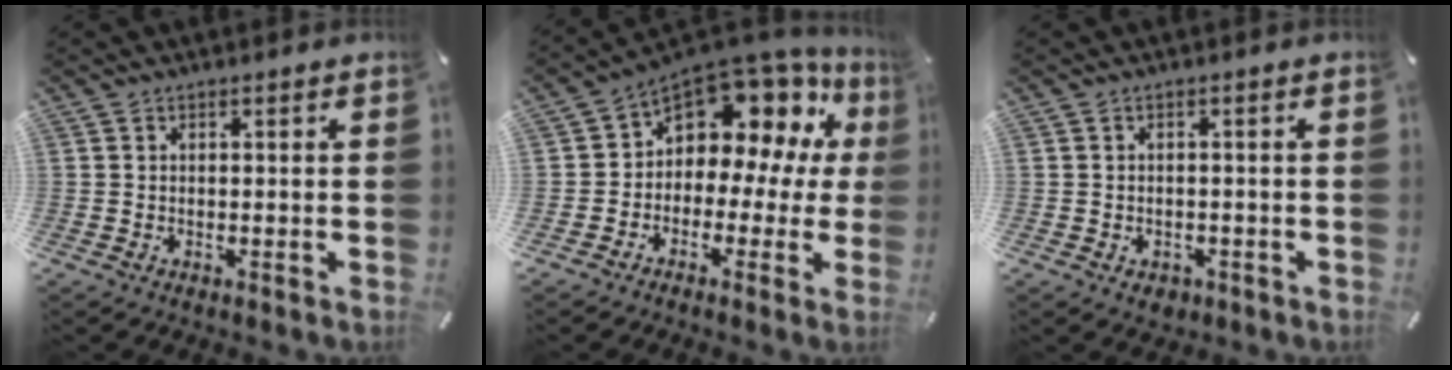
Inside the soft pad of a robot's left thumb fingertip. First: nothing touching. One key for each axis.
{"total": 11.6, "fx": 6.4, "fy": 7.3, "fz": 6.2, "tx": -0.093, "ty": -0.067, "tz": 0.107}
{"total": 2.0, "fx": -0.9, "fy": 1.6, "fz": 0.7, "tx": -0.010, "ty": 0.005, "tz": -0.019}